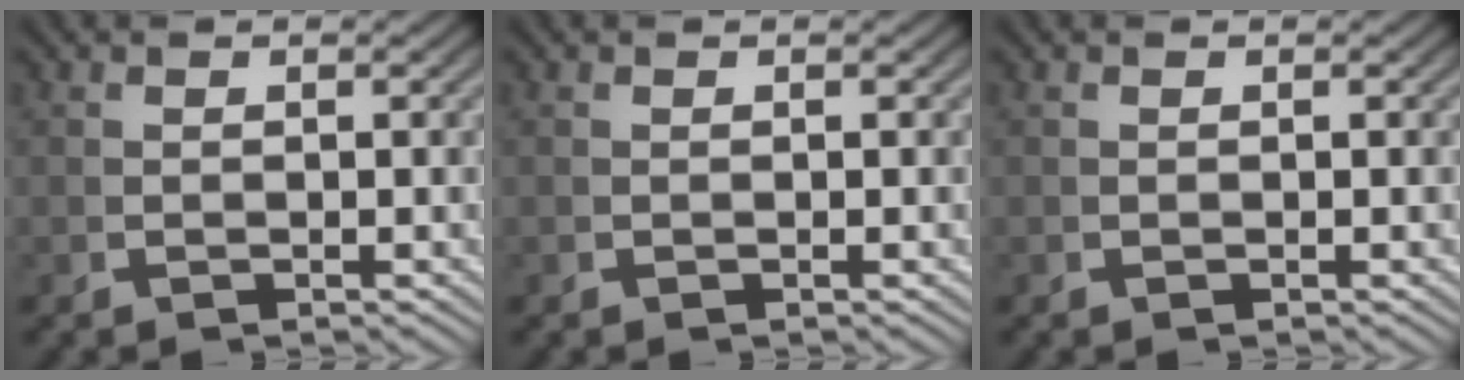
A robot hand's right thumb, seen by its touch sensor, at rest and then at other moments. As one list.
[{"total": 0.0}, {"total": 0.0}]